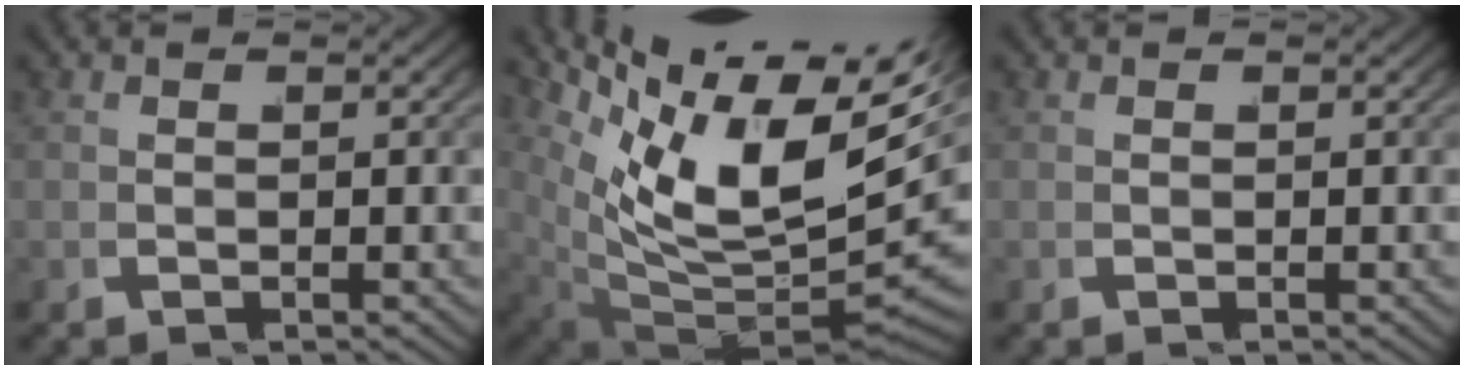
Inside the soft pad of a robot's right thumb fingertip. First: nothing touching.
{"total": 17.4, "force": [3.2, 9.6, 14.1], "torque": [-0.236, -0.037, 0.075]}
{"total": 0.0}